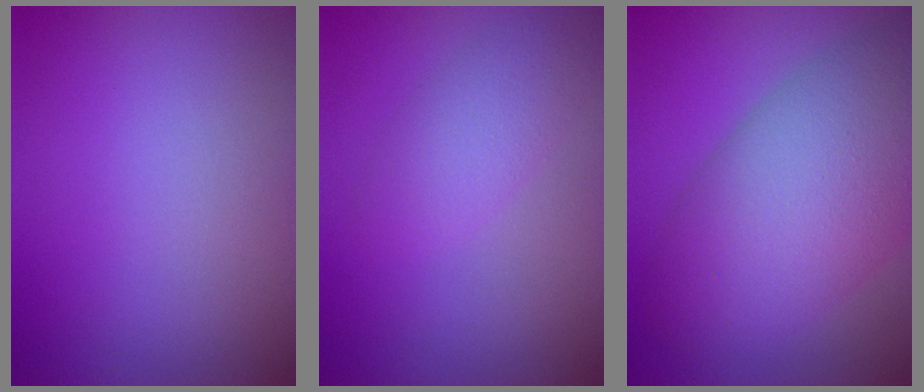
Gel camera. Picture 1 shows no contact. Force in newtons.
{"total": 2.6, "press": 2.6, "slide": 0.2}
{"total": 9.8, "press": 9.8, "slide": 0.4}